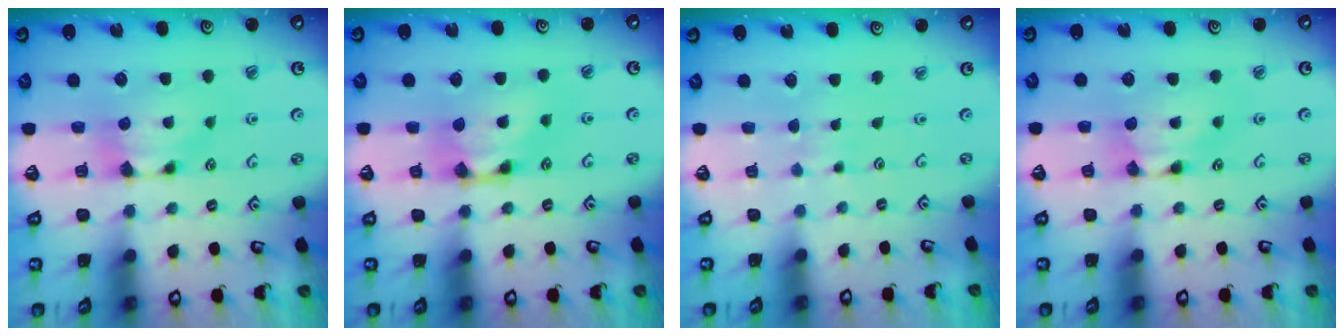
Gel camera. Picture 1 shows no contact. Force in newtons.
{"total": 3.5, "press": 3.5, "slide": 0.2}
{"total": 4.4, "press": 4.4, "slide": 0.3}
{"total": 1.6, "press": 1.6, "slide": 0.2}